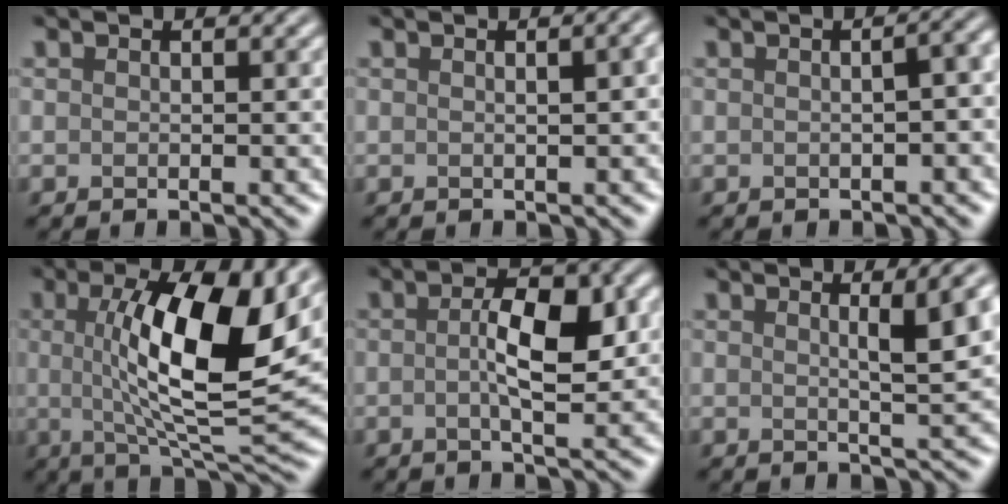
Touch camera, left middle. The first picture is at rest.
{"total": 2.8, "force": [0.5, 1.1, 2.5], "torque": [-0.012, 0.013, 0.004]}
{"total": 5.1, "force": [0.3, 2.5, 4.4], "torque": [-0.028, 0.018, -0.002]}
{"total": 11.7, "force": [1.8, 3.4, 11.0], "torque": [-0.172, -0.003, 0.033]}
{"total": 4.7, "force": [0.2, 1.4, 4.4], "torque": [-0.076, 0.003, 0.002]}
{"total": 5.7, "force": [1.6, 1.4, 5.3], "torque": [-0.054, 0.009, 0.019]}